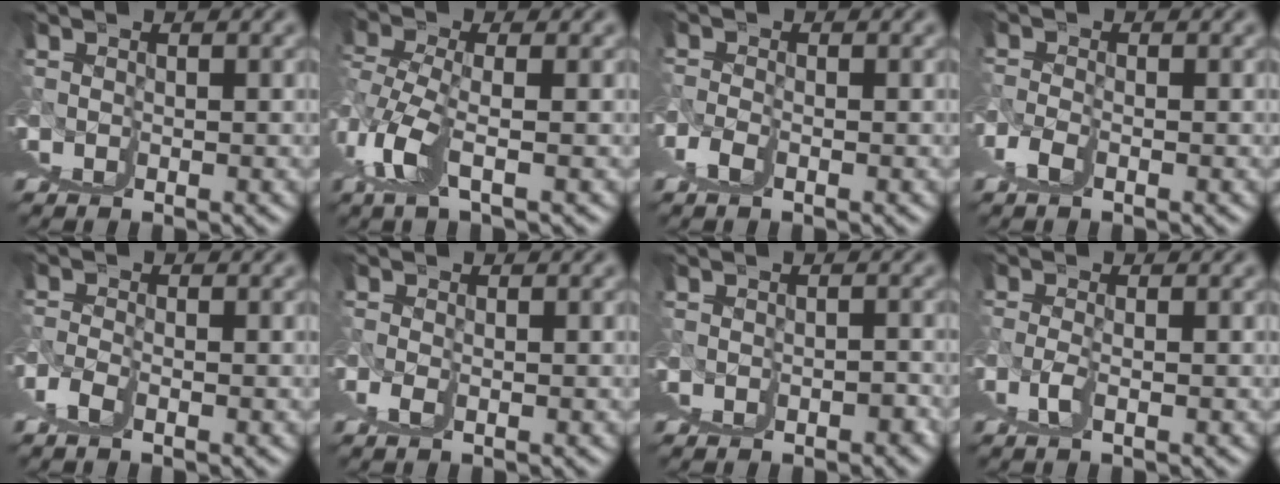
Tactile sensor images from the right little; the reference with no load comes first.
{"total": 5.8, "force": [0.6, -5.7, -0.4], "torque": [0.016, 0.009, 0.023]}
{"total": 2.7, "force": [-0.5, -2.5, -1.0], "torque": [0.015, -0.003, 0.005]}
{"total": 2.5, "force": [-0.2, -2.4, -0.8], "torque": [0.011, 0.000, 0.008]}
{"total": 2.6, "force": [0.0, -2.6, -0.6], "torque": [0.012, 0.006, 0.008]}
{"total": 1.8, "force": [-0.6, -1.5, -0.8], "torque": [0.012, -0.003, -0.001]}
{"total": 1.7, "force": [-1.0, -0.9, -1.0], "torque": [0.015, 0.001, -0.016]}
{"total": 1.6, "force": [-1.5, -0.3, 0.5], "torque": [-0.014, -0.002, -0.015]}